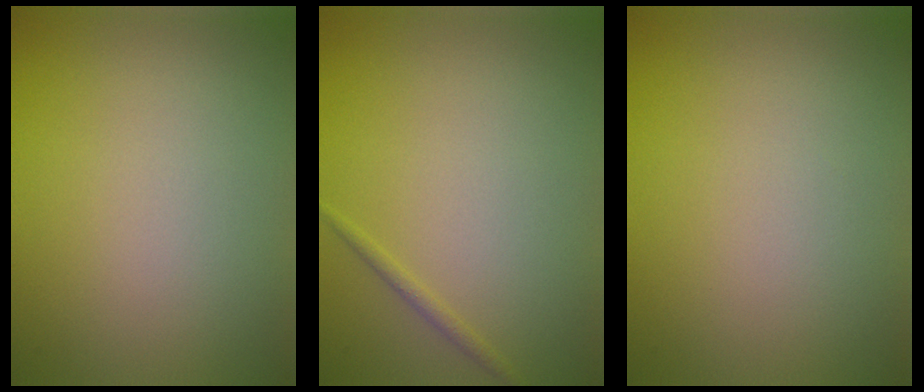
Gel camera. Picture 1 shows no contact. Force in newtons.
{"total": 0.9, "press": 0.9, "slide": 0.1}
{"total": 0.0}